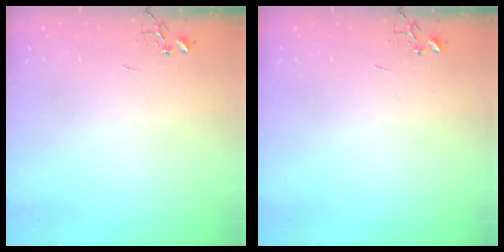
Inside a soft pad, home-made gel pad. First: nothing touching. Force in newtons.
{"total": 0.0}